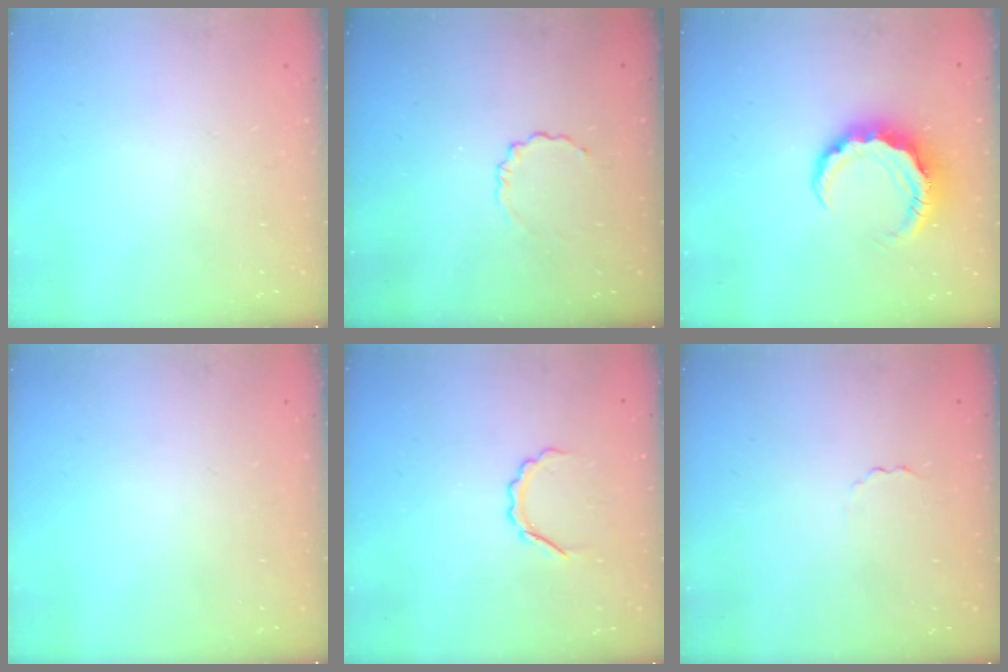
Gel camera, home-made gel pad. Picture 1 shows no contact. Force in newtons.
{"total": 3.5, "press": 3.2, "slide": 1.2}
{"total": 7.8, "press": 7.8, "slide": 0.8}
{"total": 0.0}
{"total": 3.9, "press": 3.8, "slide": 0.6}
{"total": 1.4, "press": 1.3, "slide": 0.4}